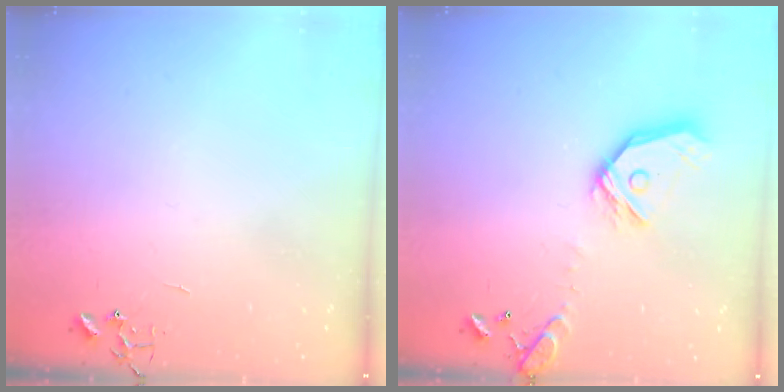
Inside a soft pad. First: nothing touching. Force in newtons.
{"total": 16.5, "press": 16.3, "slide": 2.4}